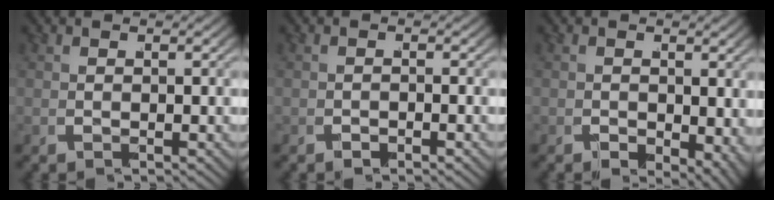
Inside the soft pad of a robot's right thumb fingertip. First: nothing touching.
{"total": 1.1, "force": [-1.0, 0.4, 0.2], "torque": [-0.011, -0.009, -0.019]}
{"total": 3.1, "force": [-0.8, 2.2, 2.1], "torque": [-0.042, -0.027, -0.001]}